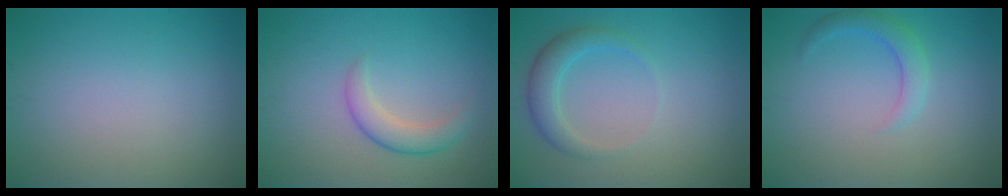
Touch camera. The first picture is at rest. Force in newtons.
{"total": 2.6, "press": 2.6, "slide": 0.1}
{"total": 2.7, "press": 2.7, "slide": 0.1}
{"total": 2.2, "press": 2.1, "slide": 0.2}